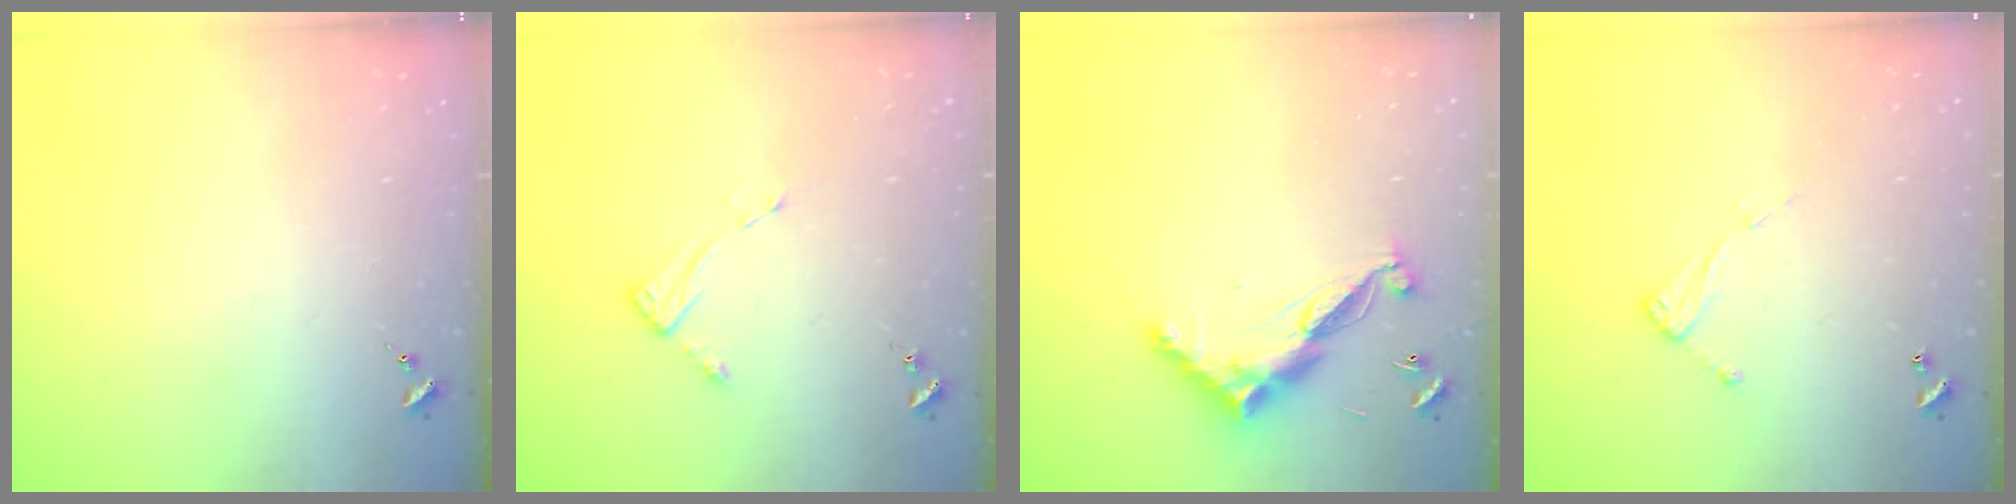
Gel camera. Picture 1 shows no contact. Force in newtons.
{"total": 2.7, "press": 2.7, "slide": 0.4}
{"total": 12.2, "press": 12.1, "slide": 0.3}
{"total": 7.1, "press": 7.1, "slide": 0.3}